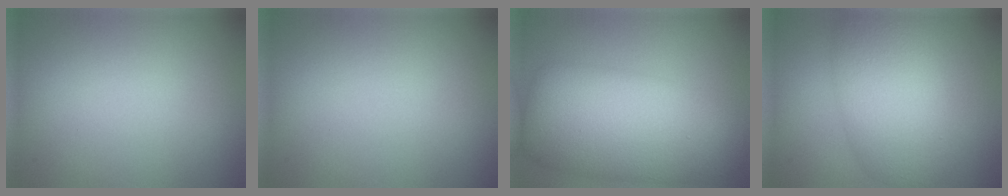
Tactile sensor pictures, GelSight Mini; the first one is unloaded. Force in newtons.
{"total": 0.0}
{"total": 9.9, "press": 9.9, "slide": 0.3}
{"total": 5.1, "press": 5.0, "slide": 0.5}